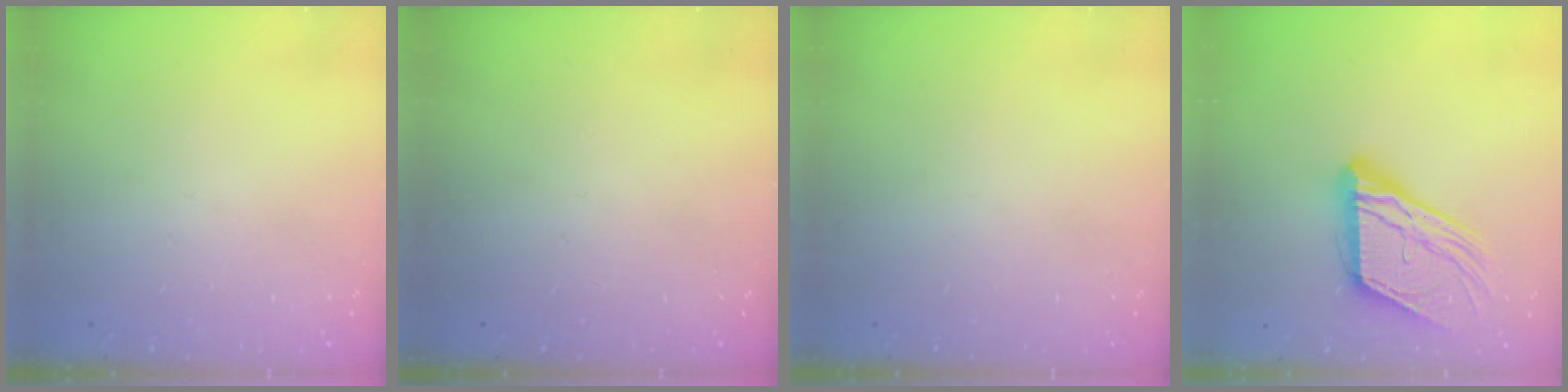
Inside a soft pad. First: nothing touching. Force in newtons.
{"total": 0.0}
{"total": 0.0}
{"total": 17.4, "press": 17.3, "slide": 1.9}